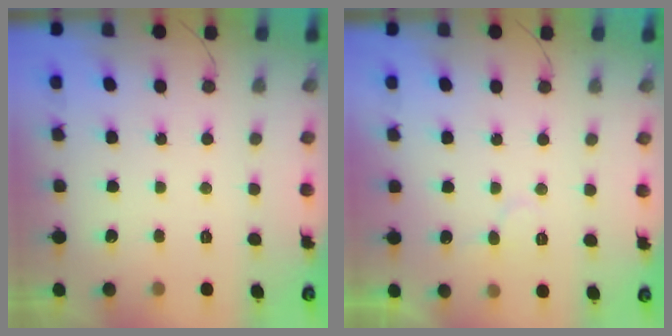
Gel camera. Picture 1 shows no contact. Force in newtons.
{"total": 5.8, "press": 5.8, "slide": 0.3}